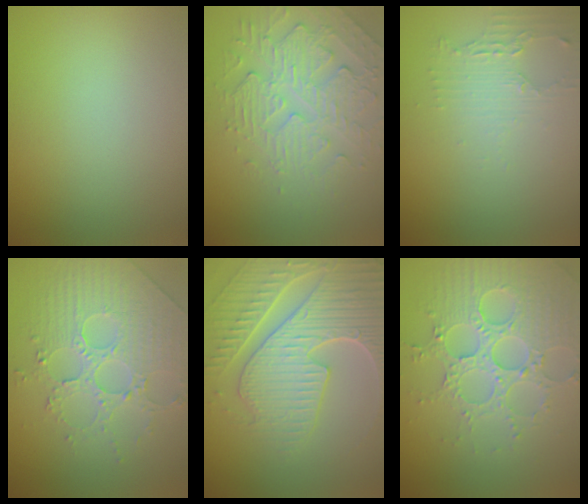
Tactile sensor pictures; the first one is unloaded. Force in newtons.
{"total": 4.8, "press": 3.5, "slide": 3.3}
{"total": 2.2, "press": 1.8, "slide": 1.2}
{"total": 4.7, "press": 3.9, "slide": 2.6}
{"total": 7.8, "press": 6.0, "slide": 5.0}
{"total": 4.9, "press": 4.4, "slide": 2.1}